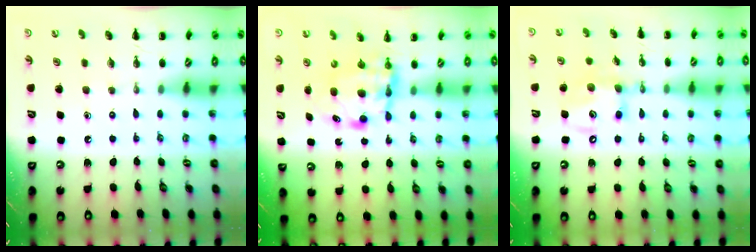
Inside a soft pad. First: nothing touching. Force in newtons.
{"total": 5.9, "press": 5.9, "slide": 0.6}
{"total": 13.0, "press": 12.8, "slide": 2.2}